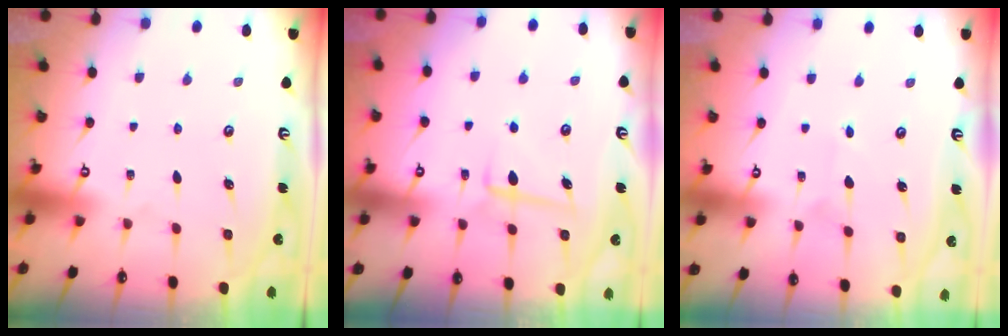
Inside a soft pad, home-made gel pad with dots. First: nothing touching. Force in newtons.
{"total": 5.7, "press": 5.5, "slide": 1.4}
{"total": 1.5, "press": 1.4, "slide": 0.1}